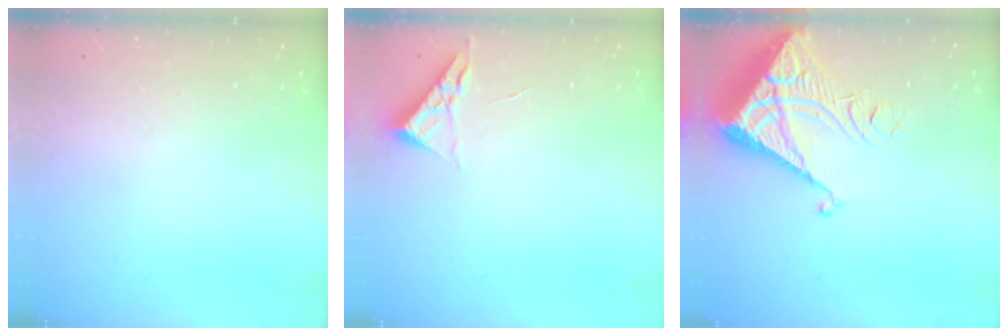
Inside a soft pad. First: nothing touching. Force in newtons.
{"total": 3.5, "press": 3.4, "slide": 0.5}
{"total": 7.4, "press": 7.3, "slide": 0.8}